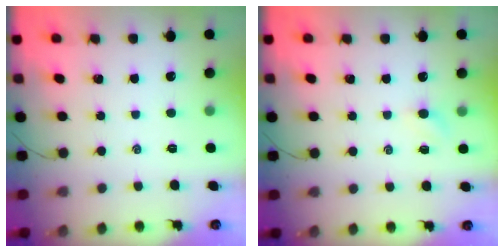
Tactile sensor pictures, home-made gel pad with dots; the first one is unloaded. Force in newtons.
{"total": 2.8, "press": 2.7, "slide": 0.9}